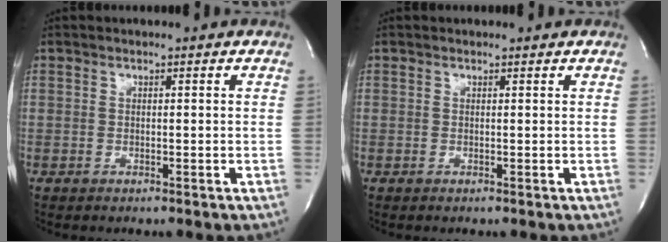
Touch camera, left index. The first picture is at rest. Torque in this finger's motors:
{"motor_torque": [0.11, -0.07, -0.01, -0.01]}